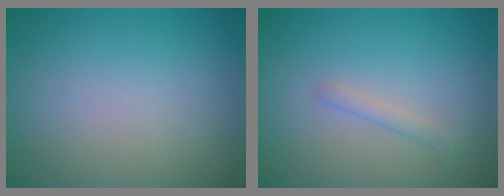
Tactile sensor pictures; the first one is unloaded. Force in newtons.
{"total": 1.1, "press": 1.1, "slide": 0.0}